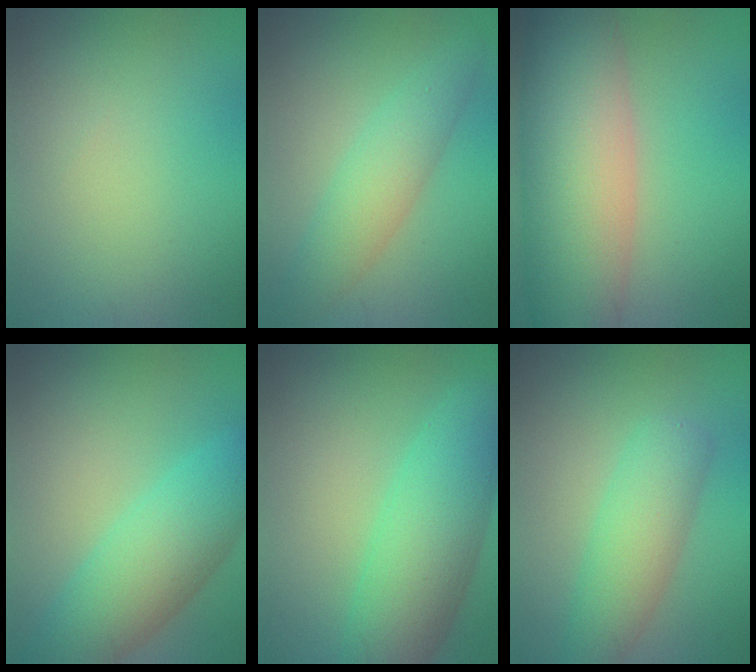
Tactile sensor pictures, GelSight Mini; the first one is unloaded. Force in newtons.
{"total": 4.1, "press": 4.1, "slide": 0.1}
{"total": 11.8, "press": 11.8, "slide": 1.1}
{"total": 7.3, "press": 7.3, "slide": 0.0}
{"total": 7.9, "press": 7.9, "slide": 0.2}
{"total": 4.9, "press": 4.9, "slide": 0.1}